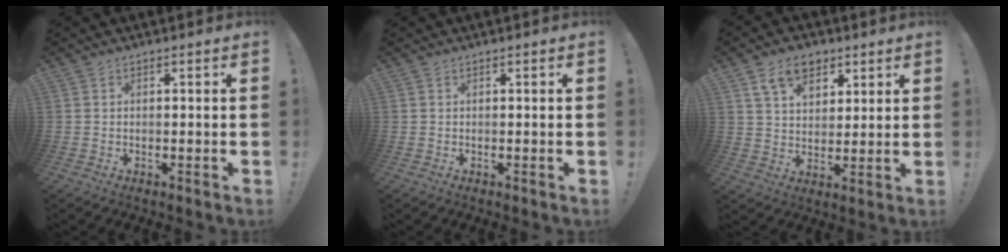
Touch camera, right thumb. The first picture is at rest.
{"total": 0.0}
{"total": 10.2, "force": [5.8, 6.8, 4.9], "torque": [-0.084, -0.016, 0.110]}